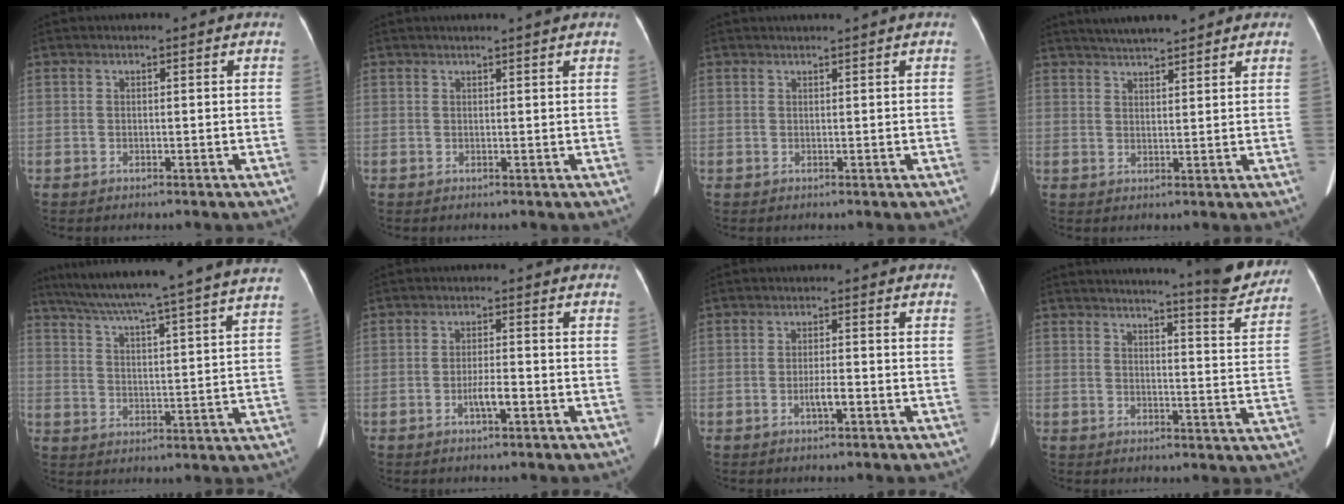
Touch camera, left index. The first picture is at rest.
{"total": 2.9, "force": [2.5, -0.3, 1.4], "torque": [-0.018, 0.013, 0.029]}
{"total": 1.7, "force": [1.4, -0.5, 0.7], "torque": [-0.007, 0.011, 0.028]}
{"total": 8.5, "force": [7.4, 1.3, 3.8], "torque": [-0.054, 0.026, 0.104]}
{"total": 27.4, "force": [24.3, -1.2, 12.7], "torque": [-0.211, -0.027, 0.321]}
{"total": 2.8, "force": [-1.2, 0.4, 2.5], "torque": [-0.046, 0.001, -0.023]}
{"total": 2.1, "force": [-0.9, 0.2, 1.9], "torque": [-0.034, 0.000, -0.017]}
{"total": 11.8, "force": [10.9, -0.1, 4.3], "torque": [-0.044, -0.042, 0.120]}